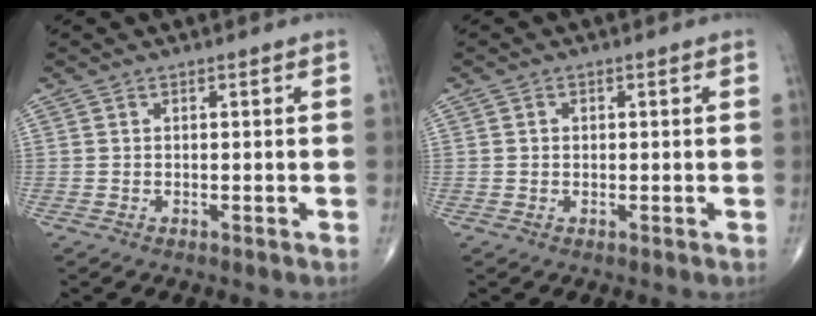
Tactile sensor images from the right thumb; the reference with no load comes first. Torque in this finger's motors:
{"motor_torque": [-0.16, -0.10, 0.00, 0.24, 0.06]}